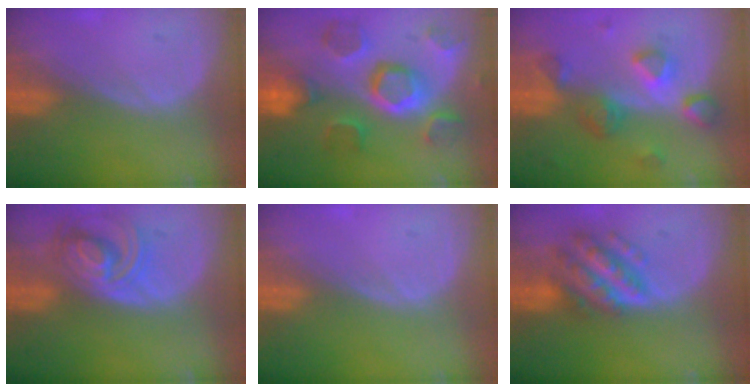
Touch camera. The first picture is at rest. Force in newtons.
{"total": 10.9, "press": 9.7, "slide": 4.9}
{"total": 7.7, "press": 6.9, "slide": 3.5}
{"total": 8.0, "press": 7.0, "slide": 3.8}
{"total": 0.0}
{"total": 7.5, "press": 7.5, "slide": 0.5}